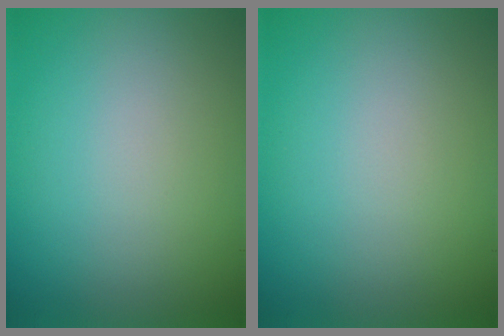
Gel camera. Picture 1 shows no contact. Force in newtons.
{"total": 0.0}